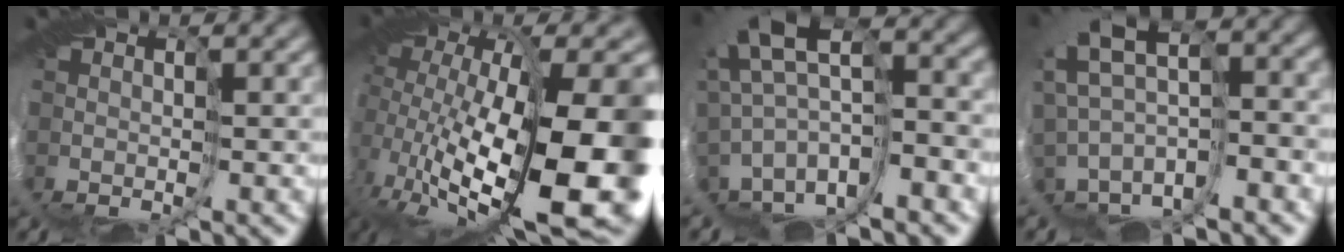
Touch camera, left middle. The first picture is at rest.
{"total": 14.5, "force": [-2.2, 5.8, 13.1], "torque": [-0.227, -0.047, -0.010]}
{"total": 6.8, "force": [-0.8, 2.6, 6.2], "torque": [-0.146, 0.020, -0.001]}
{"total": 4.2, "force": [0.7, 1.8, 3.7], "torque": [-0.089, 0.022, 0.019]}